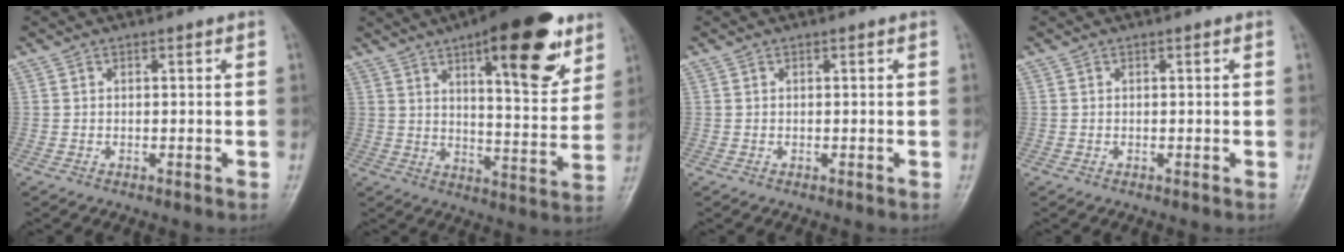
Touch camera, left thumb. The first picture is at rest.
{"total": 20.7, "force": [11.2, 6.9, 15.9], "torque": [-0.189, -0.050, 0.164]}
{"total": 0.0}
{"total": 0.0}